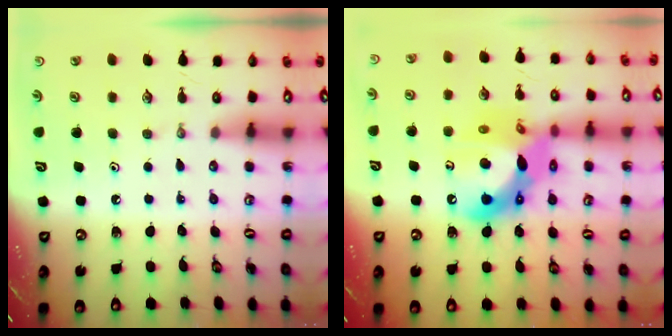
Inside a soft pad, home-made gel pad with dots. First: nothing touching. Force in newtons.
{"total": 18.1, "press": 18.0, "slide": 2.1}